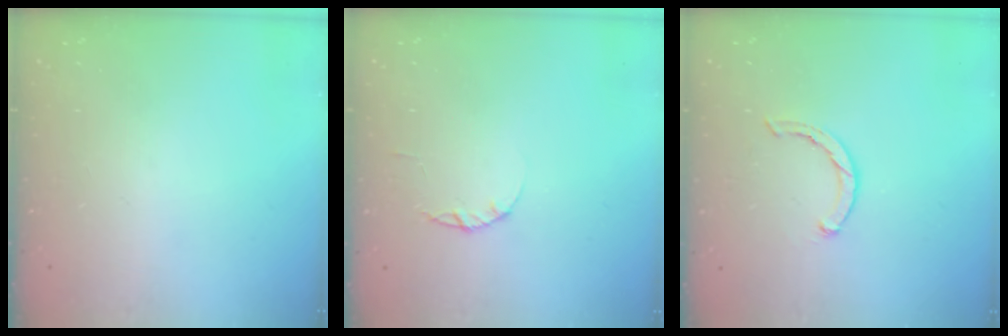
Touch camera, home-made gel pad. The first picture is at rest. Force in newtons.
{"total": 1.7, "press": 1.7, "slide": 0.3}
{"total": 2.3, "press": 2.2, "slide": 0.5}